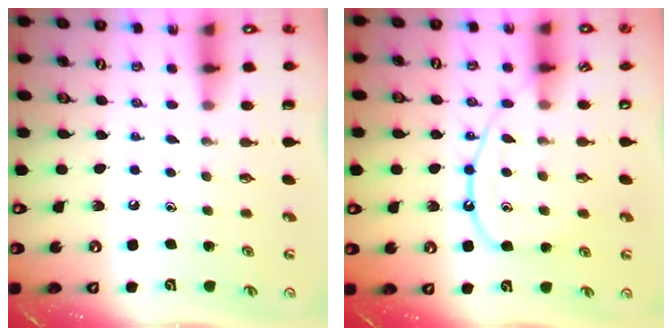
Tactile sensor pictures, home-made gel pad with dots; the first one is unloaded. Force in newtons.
{"total": 11.6, "press": 11.5, "slide": 1.2}